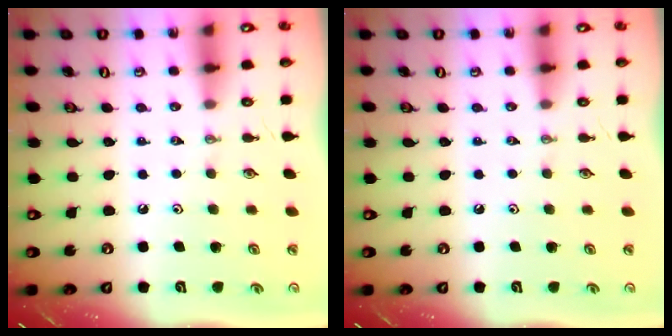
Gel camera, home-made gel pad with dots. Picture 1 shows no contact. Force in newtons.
{"total": 0.0}